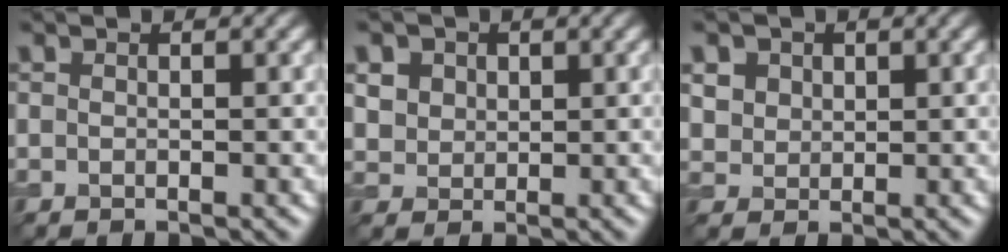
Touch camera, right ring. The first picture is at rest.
{"total": 4.6, "force": [2.2, 3.5, 2.0], "torque": [-0.059, 0.007, 0.040]}
{"total": 4.0, "force": [2.0, 3.1, 1.7], "torque": [-0.053, 0.003, 0.038]}